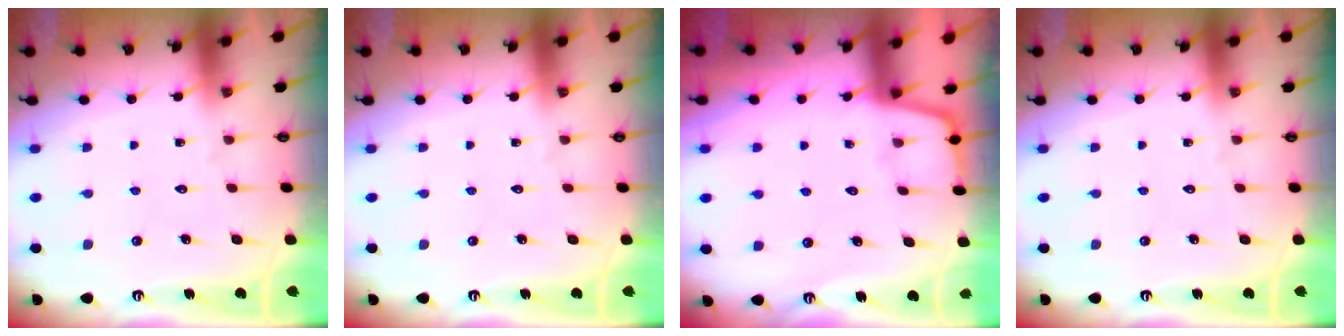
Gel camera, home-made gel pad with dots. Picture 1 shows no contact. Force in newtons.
{"total": 0.0}
{"total": 1.4, "press": 1.3, "slide": 0.3}
{"total": 0.0}